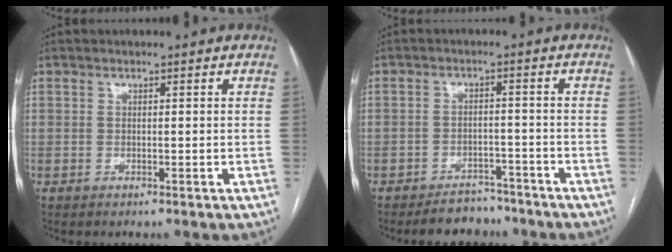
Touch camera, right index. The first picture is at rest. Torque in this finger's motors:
{"motor_torque": [-0.04, 0.01, -0.08, -0.05]}